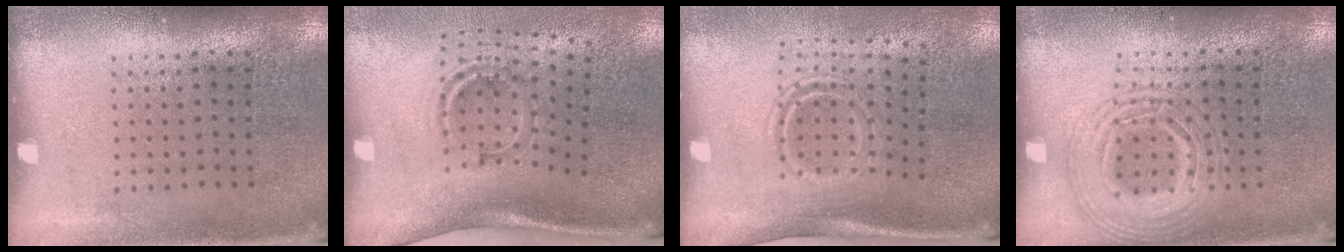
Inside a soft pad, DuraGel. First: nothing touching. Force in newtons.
{"total": 1.9, "press": 1.2, "slide": 1.5}
{"total": 1.9, "press": 1.1, "slide": 1.5}
{"total": 2.7, "press": 2.7, "slide": 0.3}